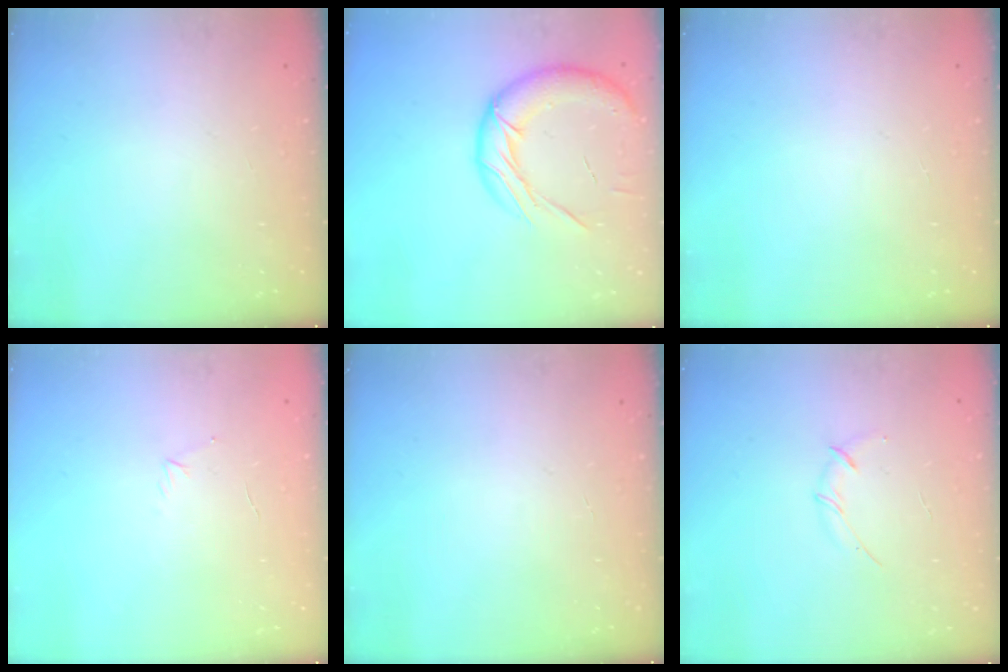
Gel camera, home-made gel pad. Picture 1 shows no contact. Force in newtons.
{"total": 15.9, "press": 15.7, "slide": 1.9}
{"total": 0.0}
{"total": 3.2, "press": 3.1, "slide": 0.8}
{"total": 0.0}
{"total": 3.0, "press": 2.9, "slide": 0.8}